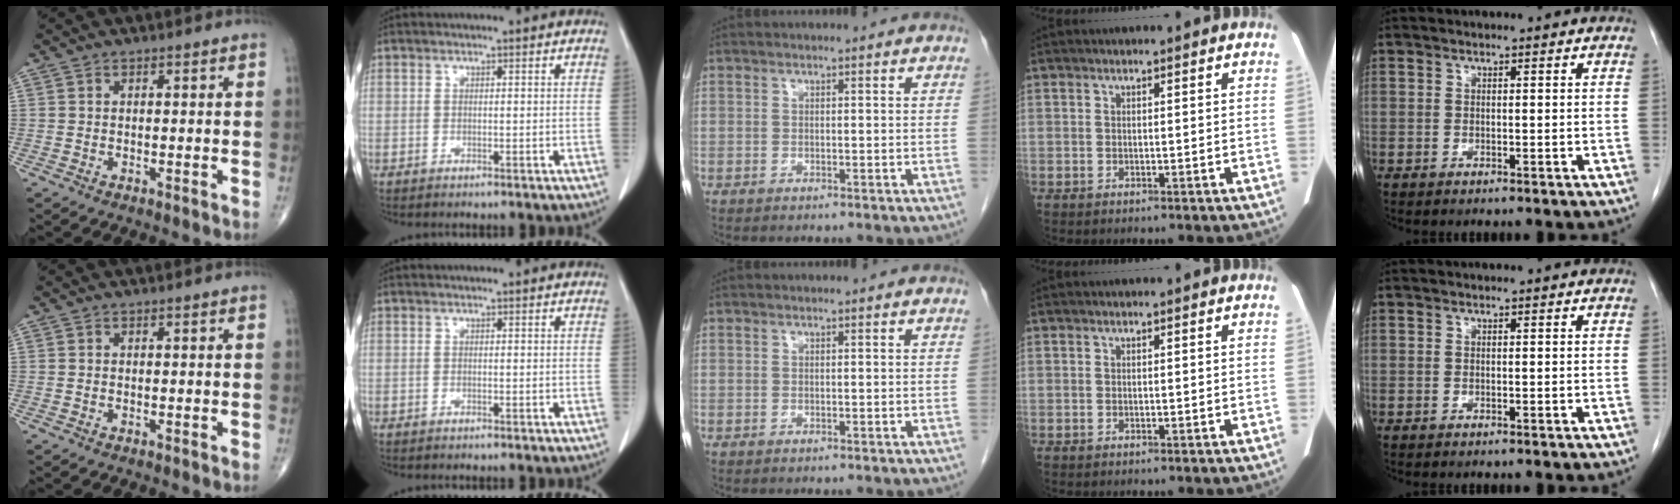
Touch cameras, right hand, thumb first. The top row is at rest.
{}